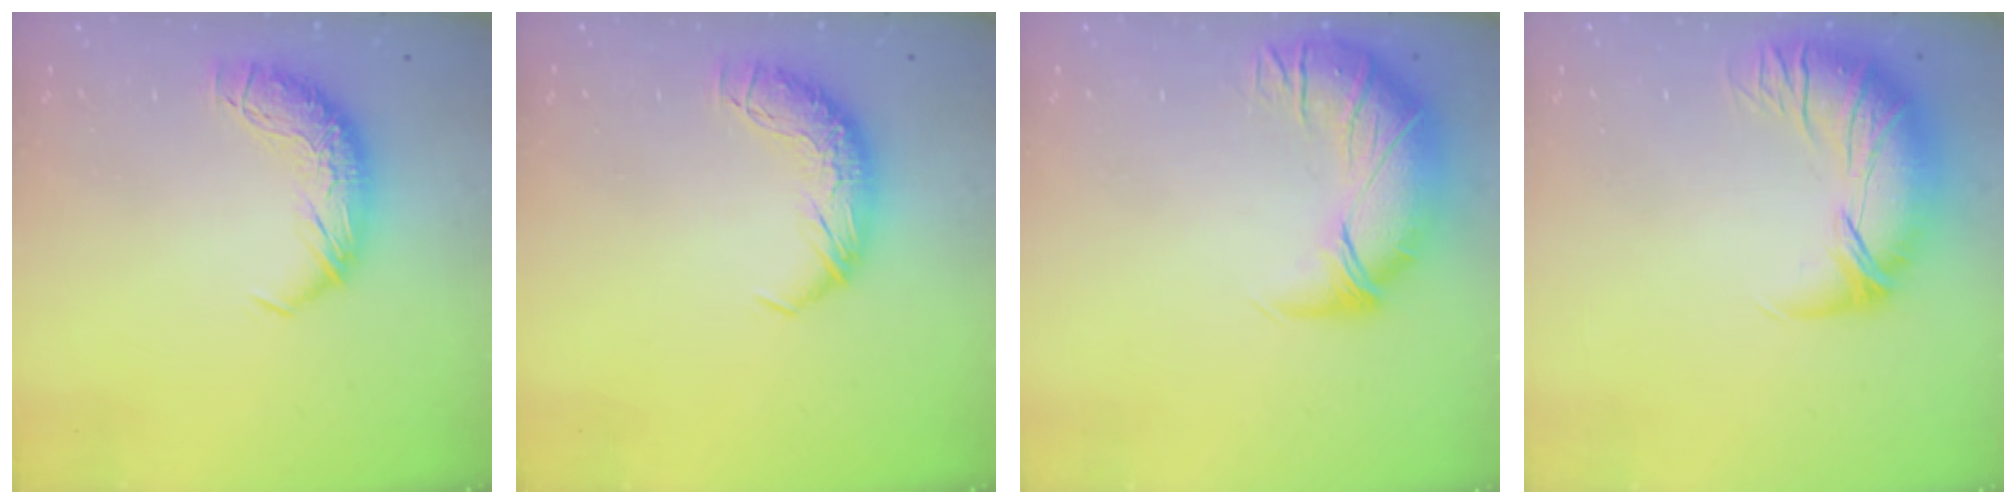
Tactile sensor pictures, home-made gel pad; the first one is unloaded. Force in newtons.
{"total": 0.0}
{"total": 2.7, "press": 1.3, "slide": 2.4}
{"total": 2.8, "press": 0.1, "slide": 2.8}